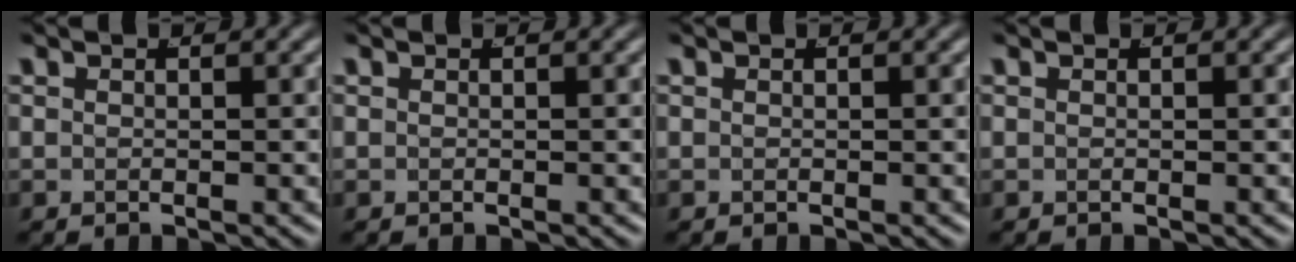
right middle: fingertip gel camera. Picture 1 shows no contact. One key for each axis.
{"total": 0.0}
{"total": 0.0}
{"total": 0.0}